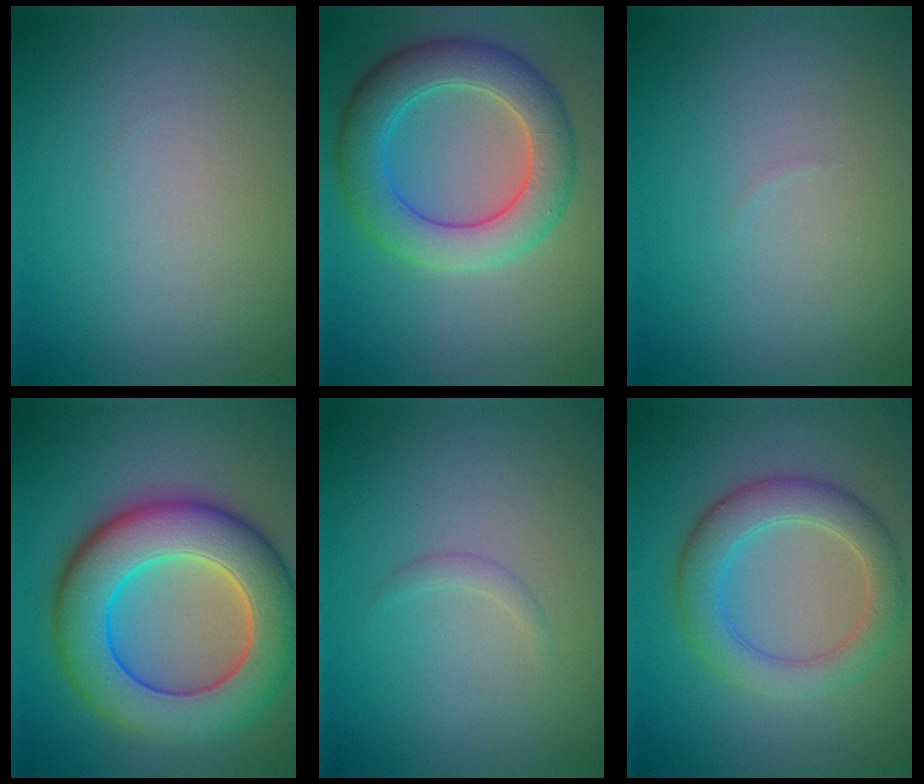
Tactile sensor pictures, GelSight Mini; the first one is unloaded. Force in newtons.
{"total": 6.5, "press": 6.5, "slide": 0.3}
{"total": 0.0}
{"total": 11.0, "press": 10.9, "slide": 0.5}
{"total": 0.7, "press": 0.7, "slide": 0.0}
{"total": 4.6, "press": 4.5, "slide": 0.2}